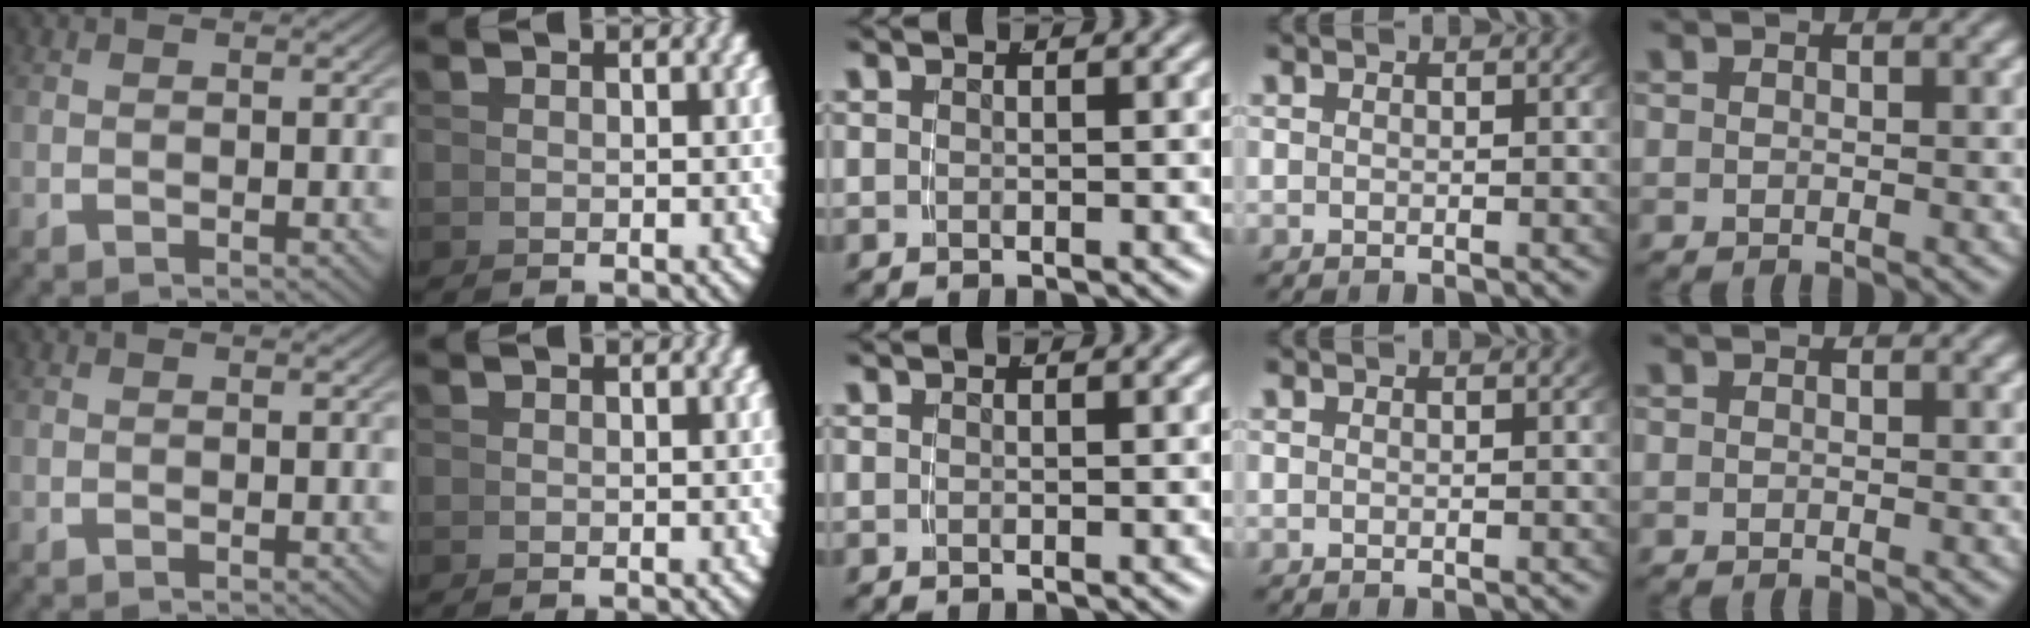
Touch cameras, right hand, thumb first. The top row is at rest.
{}